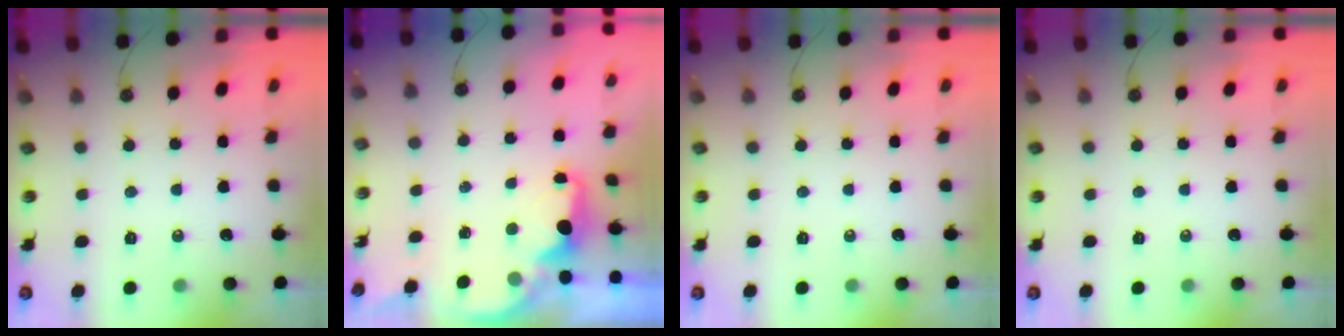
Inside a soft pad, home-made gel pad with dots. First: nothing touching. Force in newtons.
{"total": 2.3, "press": 2.1, "slide": 0.8}
{"total": 0.0}
{"total": 0.0}